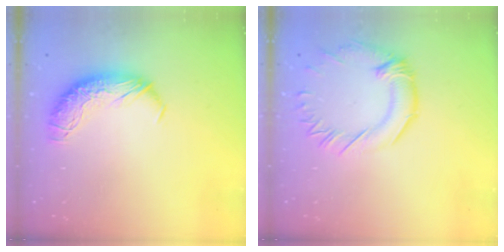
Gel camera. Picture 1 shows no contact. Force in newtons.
{"total": 1.3, "press": 0.6, "slide": 1.1}